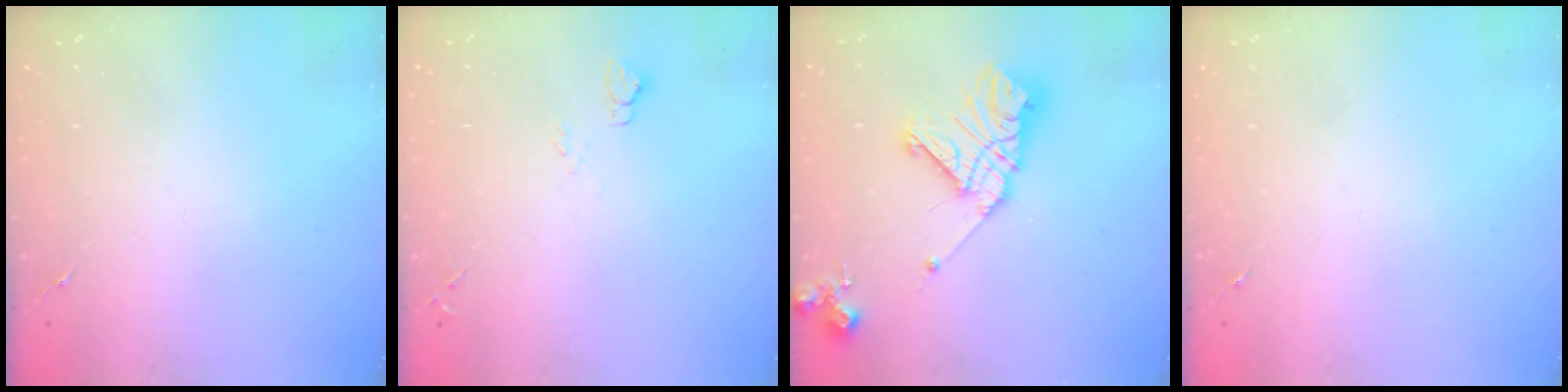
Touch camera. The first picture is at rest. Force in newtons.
{"total": 5.0, "press": 5.0, "slide": 0.6}
{"total": 17.8, "press": 17.7, "slide": 2.1}
{"total": 0.0}